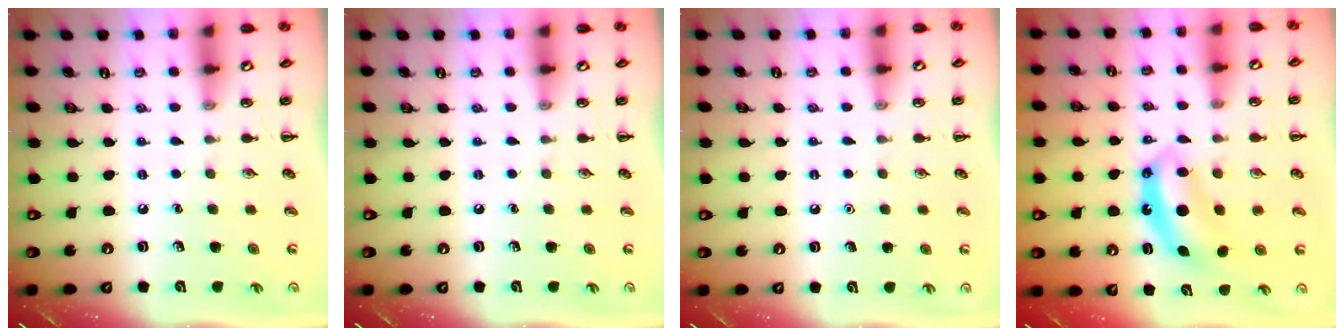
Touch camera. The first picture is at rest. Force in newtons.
{"total": 0.0}
{"total": 1.6, "press": 1.6, "slide": 0.1}
{"total": 6.9, "press": 6.9, "slide": 0.7}